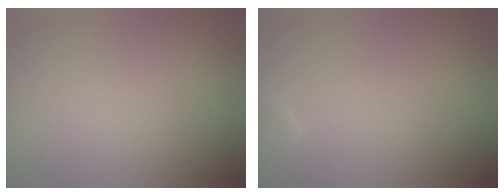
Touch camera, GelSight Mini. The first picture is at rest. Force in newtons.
{"total": 0.6, "press": 0.6, "slide": 0.1}